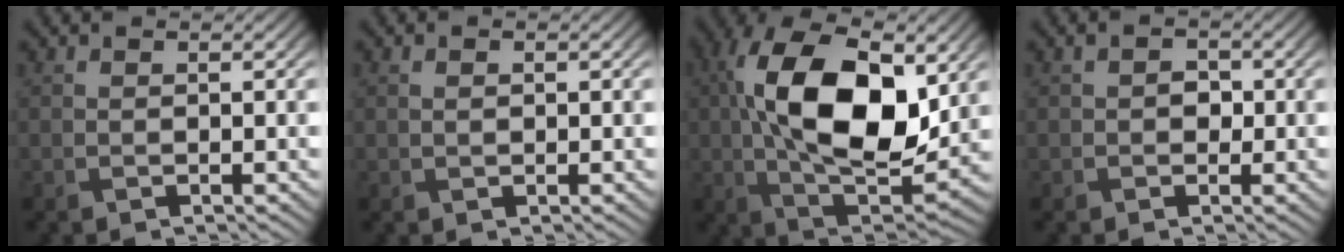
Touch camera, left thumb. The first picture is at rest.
{"total": 0.9, "force": [0.2, 0.5, 0.7], "torque": [-0.014, 0.002, 0.005]}
{"total": 17.7, "force": [2.6, 9.7, 14.6], "torque": [-0.282, 0.011, 0.038]}
{"total": 1.7, "force": [-0.1, 1.4, 0.9], "torque": [-0.020, -0.003, -0.003]}